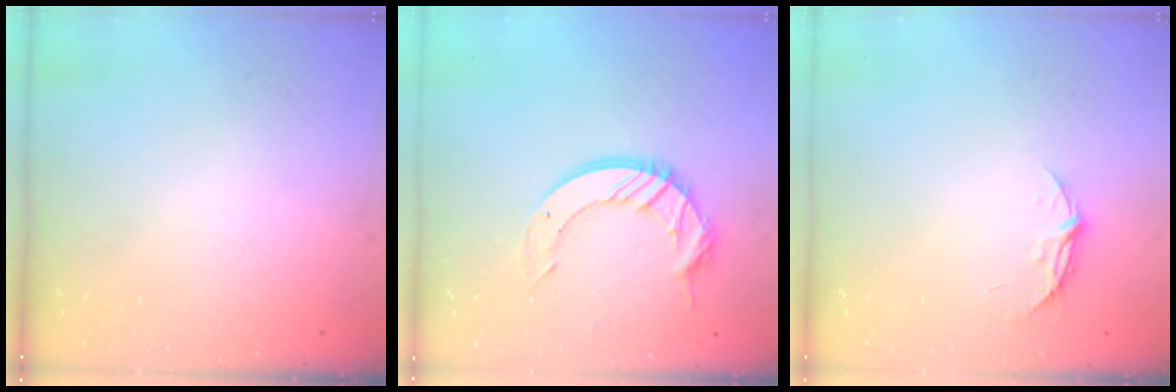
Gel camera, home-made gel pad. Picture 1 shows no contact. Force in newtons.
{"total": 12.2, "press": 12.1, "slide": 1.1}
{"total": 5.3, "press": 5.3, "slide": 0.5}